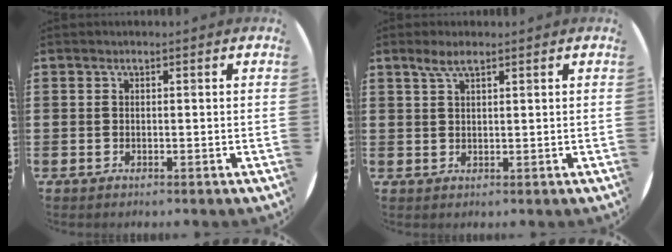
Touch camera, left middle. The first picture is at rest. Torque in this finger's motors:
{"motor_torque": [0.24, -0.17, 0.03, 0.00]}